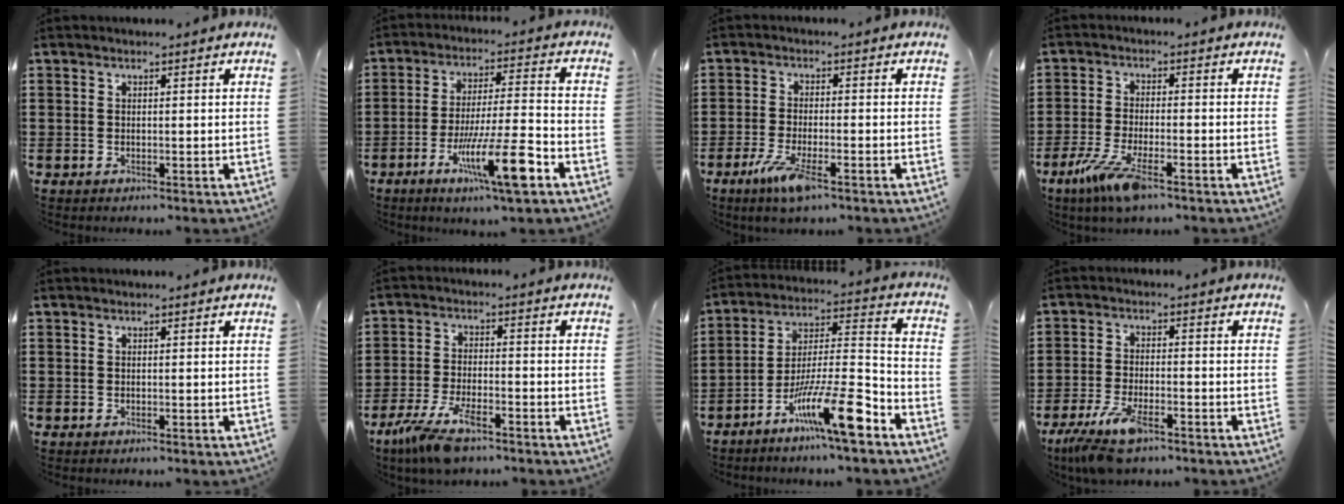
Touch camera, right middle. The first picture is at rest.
{"total": 12.2, "force": [-5.9, 1.6, 10.5], "torque": [-0.184, 0.004, -0.103]}
{"total": 5.5, "force": [-3.0, 1.1, 4.5], "torque": [-0.097, -0.013, -0.054]}
{"total": 7.1, "force": [-4.1, 1.4, 5.6], "torque": [-0.126, -0.019, -0.078]}
{"total": 0.0}
{"total": 7.9, "force": [-5.0, 2.4, 5.5], "torque": [-0.127, -0.010, -0.096]}
{"total": 13.8, "force": [-8.5, 1.9, 10.7], "torque": [-0.193, 0.014, -0.155]}
{"total": 7.4, "force": [-5.3, 2.0, 4.8], "torque": [-0.114, -0.012, -0.104]}